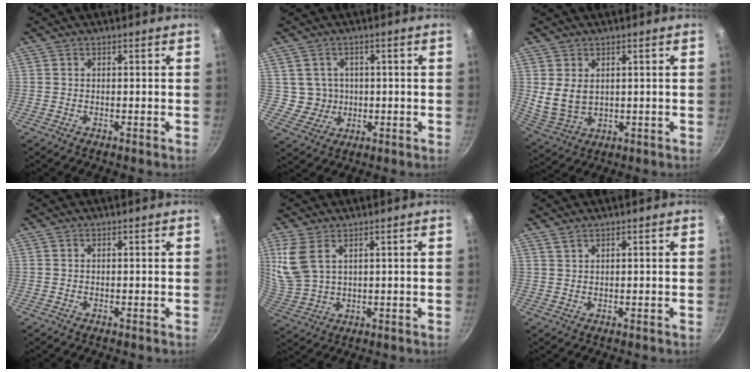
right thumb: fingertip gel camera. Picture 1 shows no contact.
{"total": 4.9, "force": [0.5, 4.8, 0.8], "torque": [0.009, 0.011, 0.016]}
{"total": 6.9, "force": [1.4, 4.8, 4.7], "torque": [-0.083, -0.018, 0.044]}
{"total": 0.0}
{"total": 8.5, "force": [3.7, 4.6, 6.0], "torque": [-0.128, -0.014, 0.087]}
{"total": 1.2, "force": [1.2, 0.2, 0.4], "torque": [-0.008, -0.006, 0.026]}